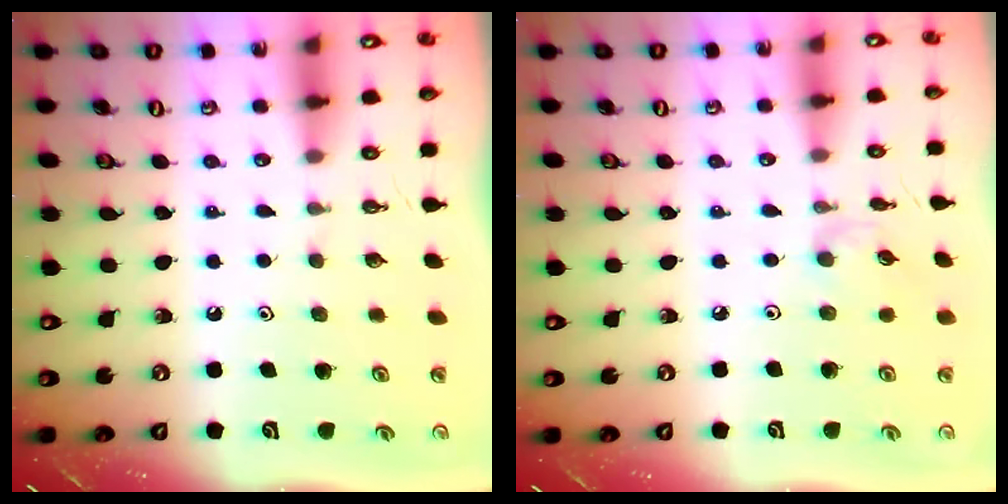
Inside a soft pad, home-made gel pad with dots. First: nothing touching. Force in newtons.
{"total": 1.3, "press": 1.2, "slide": 0.4}